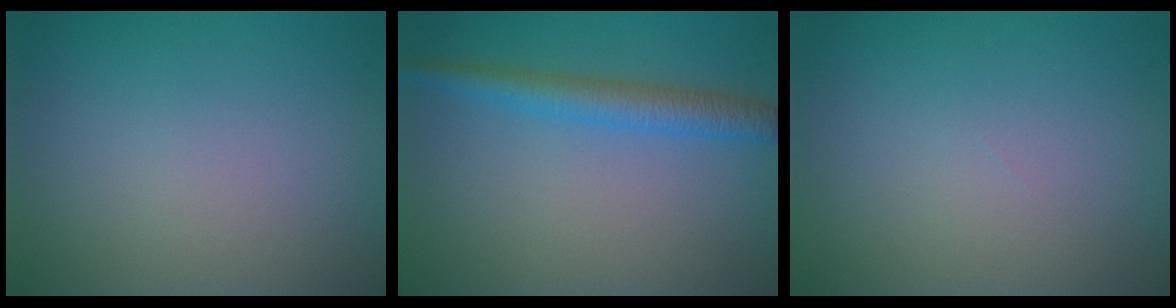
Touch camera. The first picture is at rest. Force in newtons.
{"total": 3.2, "press": 3.2, "slide": 0.1}
{"total": 0.0}